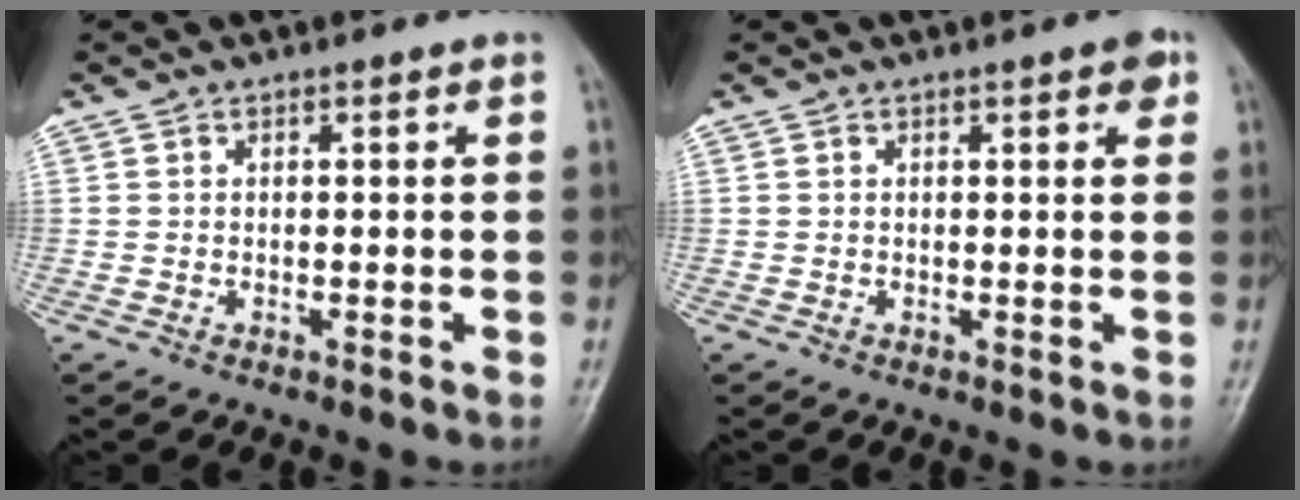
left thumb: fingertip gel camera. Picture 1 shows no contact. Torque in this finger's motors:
{"motor_torque": [0.46, 0.35, 0.22, -0.34, 0.01]}